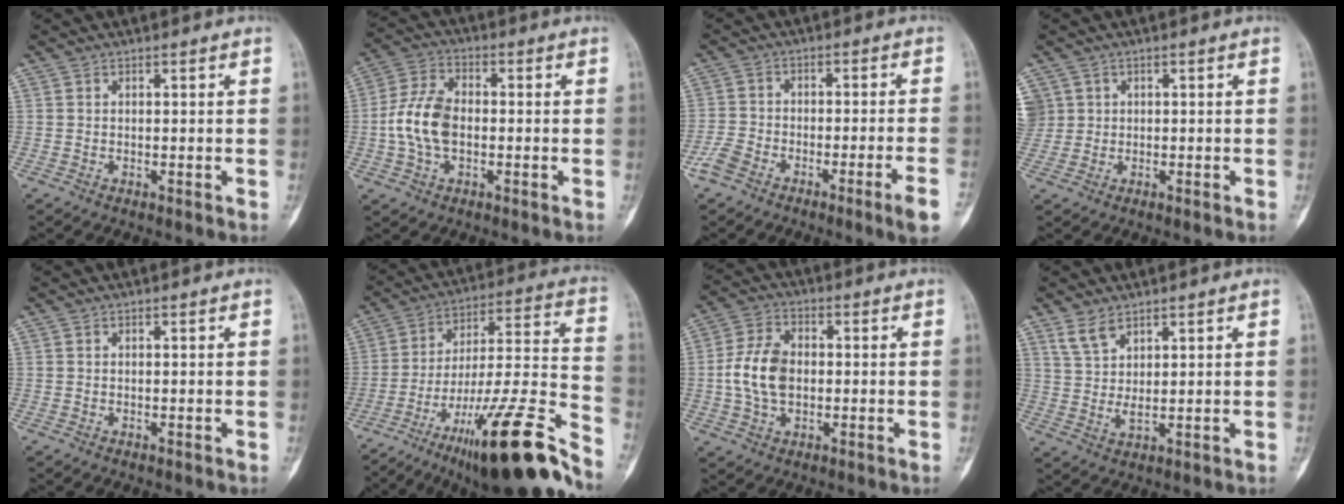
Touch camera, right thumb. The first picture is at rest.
{"total": 10.1, "force": [-1.1, 6.3, 7.8], "torque": [-0.157, 0.023, -0.026]}
{"total": 8.7, "force": [-5.4, 1.6, 6.6], "torque": [-0.111, 0.025, -0.097]}
{"total": 5.0, "force": [1.2, 4.8, 0.8], "torque": [-0.004, 0.018, 0.029]}
{"total": 0.0}
{"total": 27.7, "force": [-18.3, 4.5, 20.3], "torque": [-0.261, 0.086, -0.292]}
{"total": 9.7, "force": [-0.4, 6.4, 7.2], "torque": [-0.134, 0.014, -0.011]}
{"total": 4.7, "force": [3.3, 1.9, 2.7], "torque": [-0.053, -0.020, 0.074]}